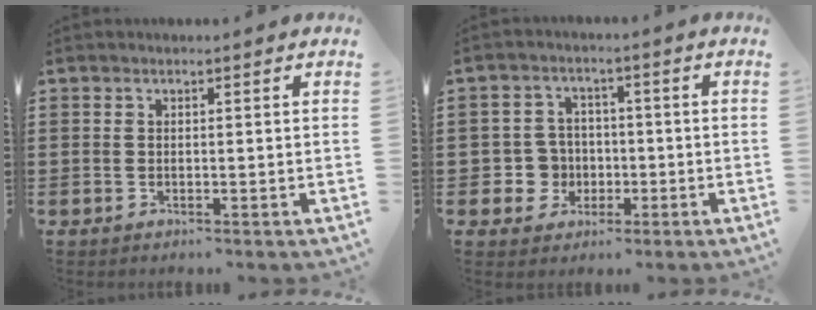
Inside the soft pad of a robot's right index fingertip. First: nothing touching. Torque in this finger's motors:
{"motor_torque": [0.62, 1.52, 0.02, -0.01]}